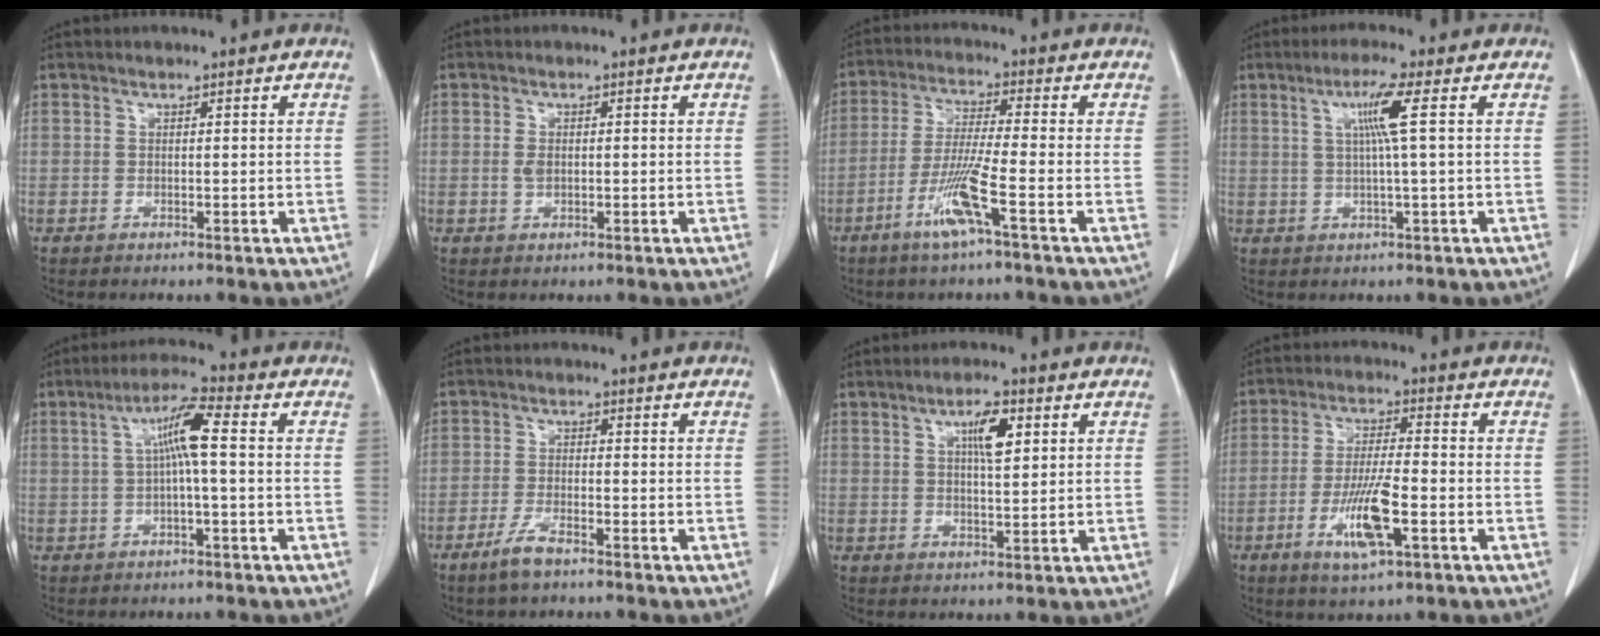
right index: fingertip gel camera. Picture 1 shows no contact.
{"total": 1.5, "force": [-0.1, 0.9, 1.2], "torque": [-0.025, 0.002, 0.003]}
{"total": 8.1, "force": [-3.9, -0.8, 7.0], "torque": [-0.144, -0.010, -0.079]}
{"total": 5.3, "force": [1.4, -1.1, 5.0], "torque": [-0.099, 0.003, 0.027]}
{"total": 6.3, "force": [0.7, 0.2, 6.3], "torque": [-0.119, 0.016, 0.010]}
{"total": 3.9, "force": [-2.9, 0.7, 2.5], "torque": [-0.055, -0.003, -0.055]}
{"total": 5.1, "force": [2.0, 1.2, 4.5], "torque": [-0.082, 0.001, 0.033]}
{"total": 9.2, "force": [-3.4, 1.3, 8.4], "torque": [-0.165, -0.008, -0.058]}